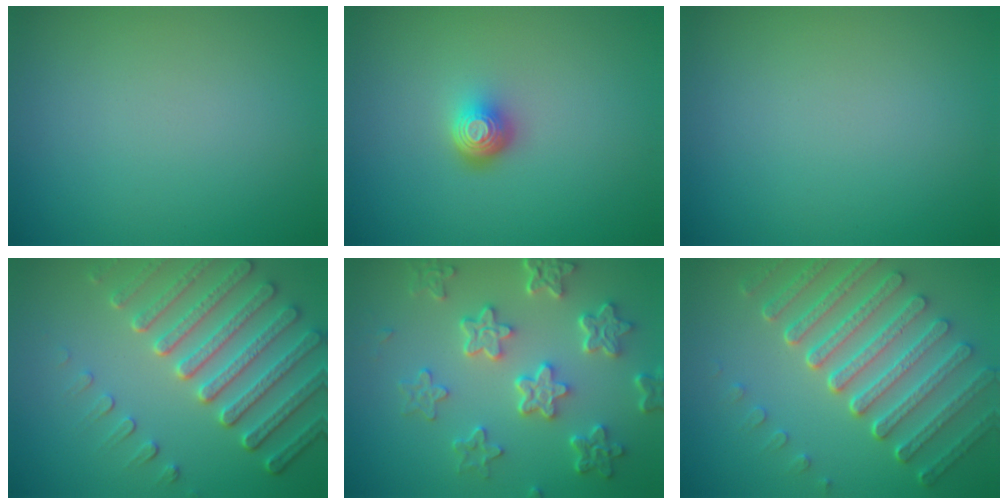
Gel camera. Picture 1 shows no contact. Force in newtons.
{"total": 2.3, "press": 1.5, "slide": 1.8}
{"total": 0.0}
{"total": 6.3, "press": 5.2, "slide": 3.6}
{"total": 6.2, "press": 4.6, "slide": 4.1}
{"total": 7.1, "press": 5.3, "slide": 4.8}